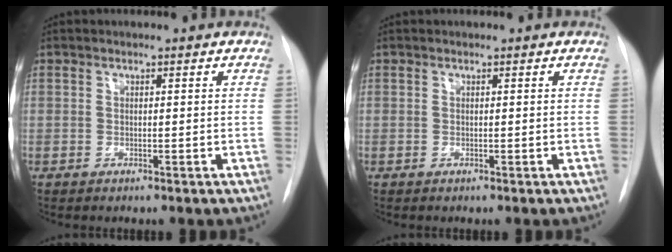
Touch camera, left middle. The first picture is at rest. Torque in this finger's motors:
{"motor_torque": [0.04, -0.04, -0.06, -0.01]}